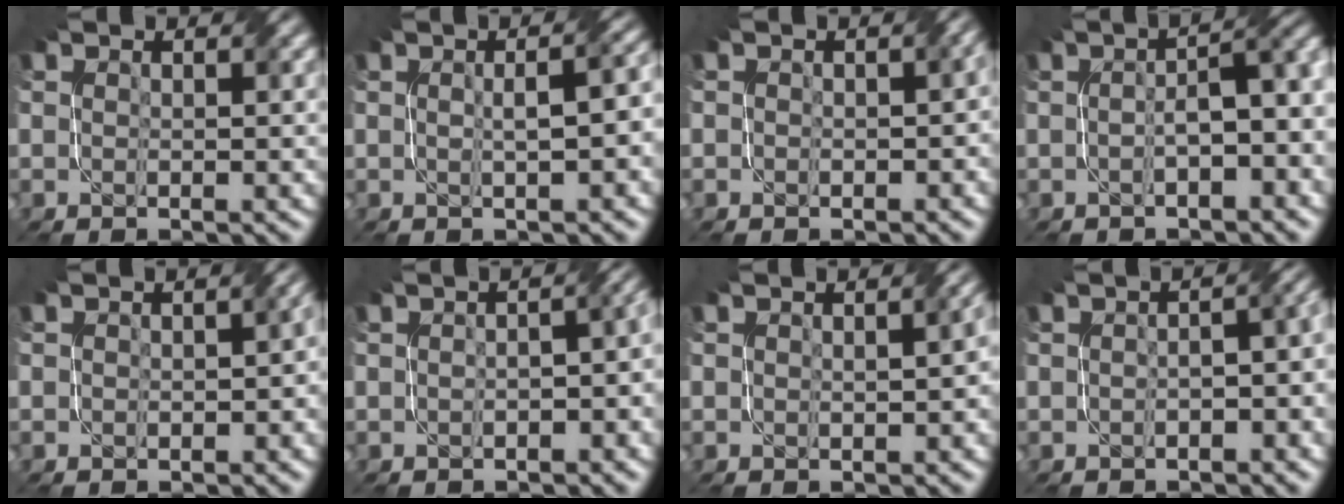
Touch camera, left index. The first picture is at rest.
{"total": 4.3, "force": [0.1, 1.4, 4.1], "torque": [-0.039, 0.014, 0.004]}
{"total": 2.3, "force": [0.1, 1.6, 1.7], "torque": [-0.013, -0.002, 0.001]}
{"total": 5.4, "force": [-0.7, 1.8, 5.0], "torque": [-0.064, 0.010, -0.007]}
{"total": 2.9, "force": [0.0, 1.7, 2.3], "torque": [-0.012, 0.000, 0.003]}
{"total": 6.0, "force": [-0.5, 3.1, 5.1], "torque": [-0.032, 0.004, -0.012]}
{"total": 2.0, "force": [0.0, 0.7, 1.8], "torque": [-0.024, 0.006, 0.003]}
{"total": 5.8, "force": [-0.8, 2.9, 4.9], "torque": [-0.033, 0.006, -0.017]}